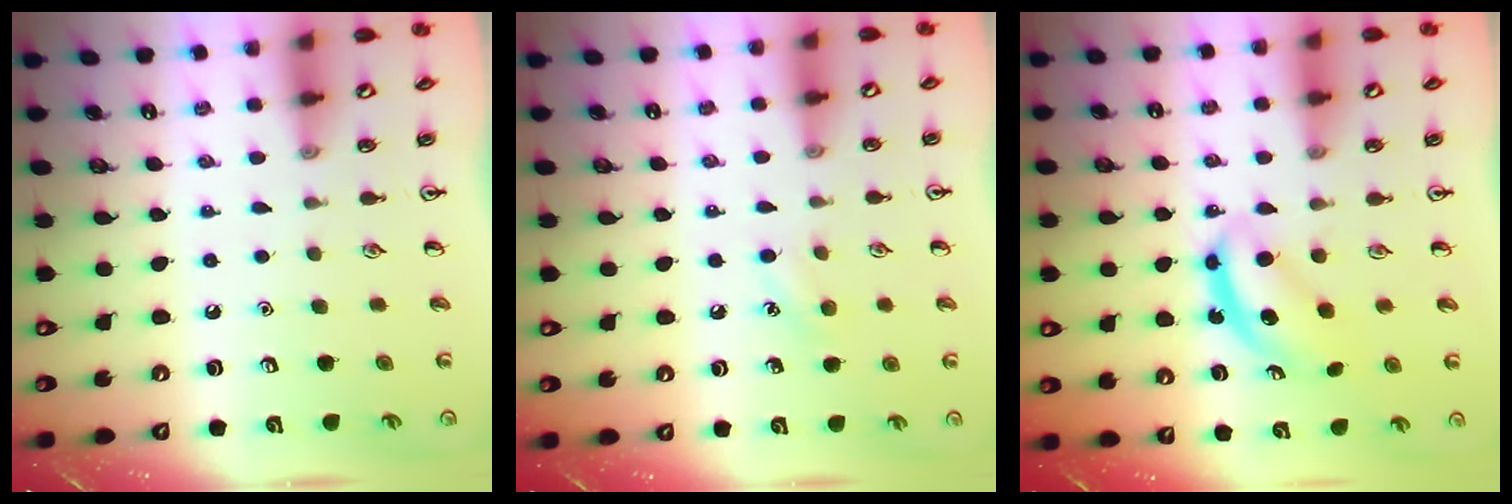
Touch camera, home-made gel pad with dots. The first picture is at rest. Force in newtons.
{"total": 6.4, "press": 6.2, "slide": 1.9}
{"total": 5.8, "press": 5.8, "slide": 0.3}